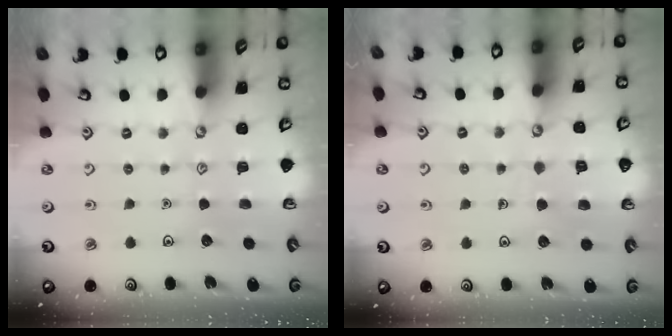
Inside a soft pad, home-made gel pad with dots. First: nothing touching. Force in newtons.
{"total": 5.7, "press": 5.7, "slide": 0.3}